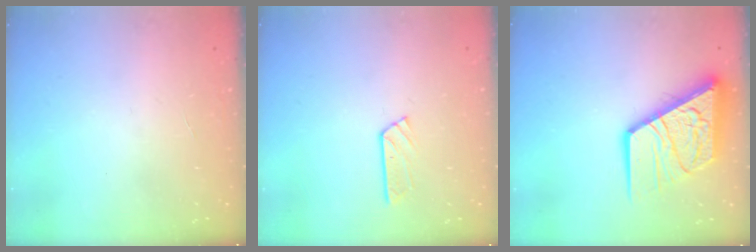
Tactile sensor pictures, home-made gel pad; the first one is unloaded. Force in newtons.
{"total": 3.3, "press": 3.3, "slide": 0.3}
{"total": 20.6, "press": 20.5, "slide": 1.9}